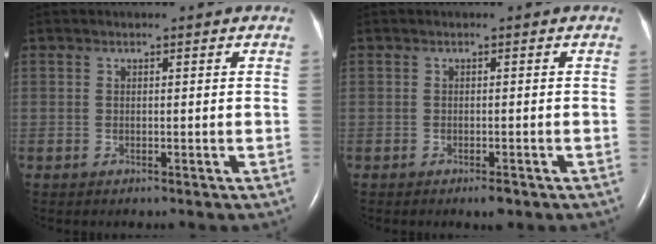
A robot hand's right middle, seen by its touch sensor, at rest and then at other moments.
{"total": 1.5, "force": [-1.0, 0.3, 1.1], "torque": [-0.017, -0.002, -0.012]}